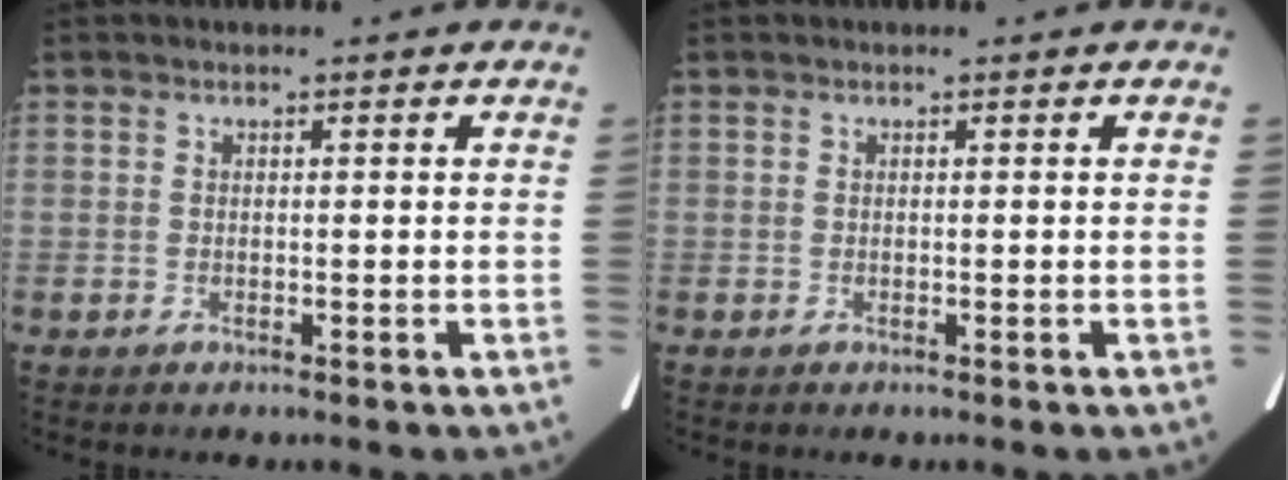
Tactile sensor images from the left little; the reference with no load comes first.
{"total": 0.0}